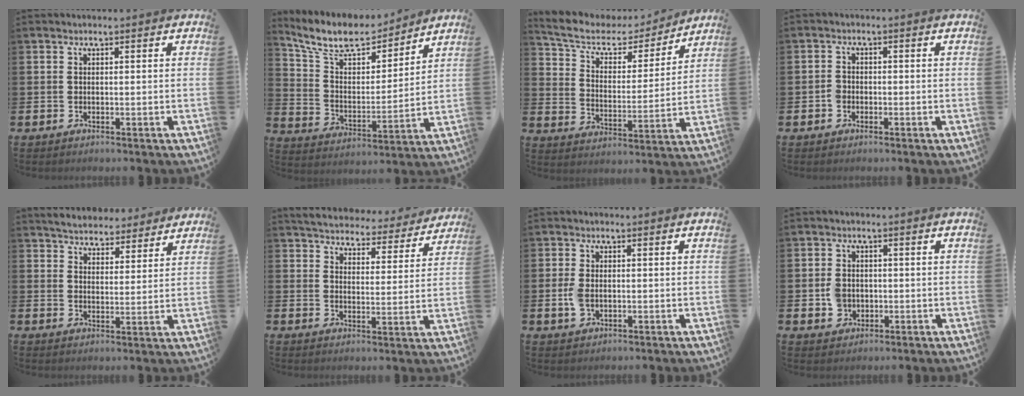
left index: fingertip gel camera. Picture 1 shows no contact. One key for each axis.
{"total": 10.4, "fx": 9.2, "fy": 3.4, "fz": 3.4, "tx": -0.104, "ty": -0.062, "tz": 0.161}
{"total": 6.8, "fx": 5.7, "fy": 3.2, "fz": 2.0, "tx": -0.078, "ty": -0.035, "tz": 0.096}
{"total": 1.6, "fx": -0.6, "fy": 1.4, "fz": 0.3, "tx": -0.008, "ty": 0.006, "tz": -0.015}
{"total": 4.6, "fx": 4.5, "fy": 0.9, "fz": -0.2, "tx": -0.016, "ty": -0.031, "tz": 0.079}
{"total": 5.1, "fx": 4.9, "fy": 1.0, "fz": 0.4, "tx": -0.023, "ty": -0.043, "tz": 0.081}
{"total": 2.7, "fx": -0.2, "fy": 1.9, "fz": 2.0, "tx": -0.040, "ty": 0.007, "tz": -0.005}
{"total": 3.3, "fx": -0.3, "fy": 2.9, "fz": 1.6, "tx": -0.028, "ty": 0.007, "tz": -0.011}